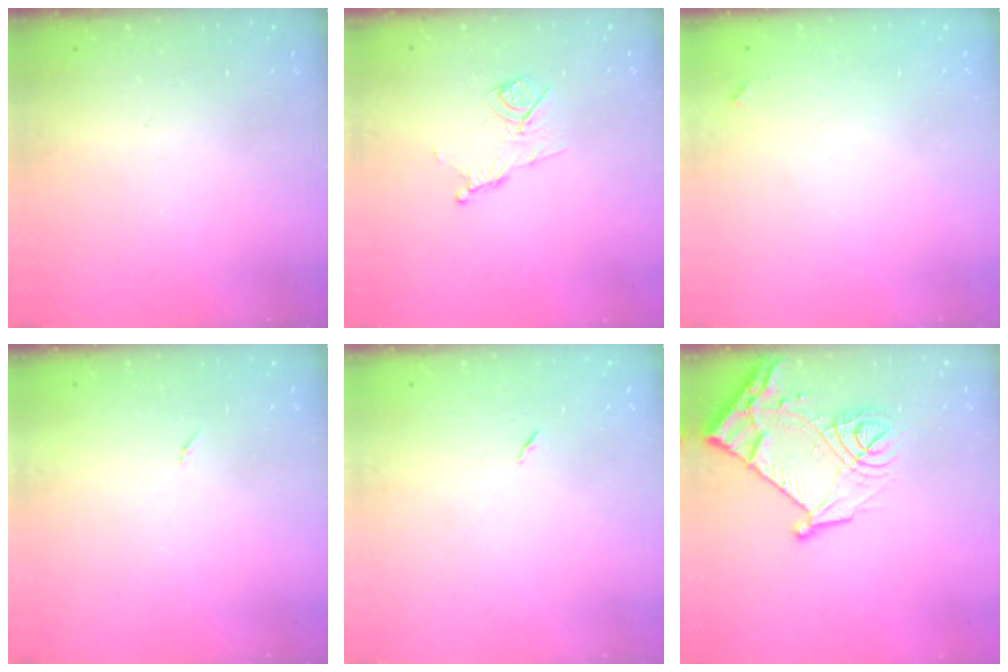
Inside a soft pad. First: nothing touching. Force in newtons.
{"total": 9.2, "press": 9.2, "slide": 0.2}
{"total": 3.5, "press": 3.5, "slide": 0.2}
{"total": 4.2, "press": 4.2, "slide": 0.3}
{"total": 5.3, "press": 4.8, "slide": 2.2}
{"total": 16.3, "press": 16.3, "slide": 1.8}